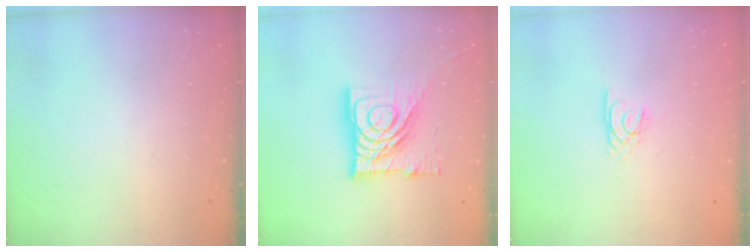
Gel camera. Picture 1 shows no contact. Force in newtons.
{"total": 18.2, "press": 18.1, "slide": 2.1}
{"total": 2.1, "press": 2.1, "slide": 0.4}